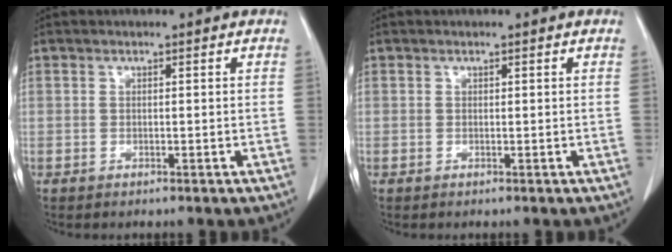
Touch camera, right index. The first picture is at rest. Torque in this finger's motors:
{"motor_torque": [0.03, -0.05, 0.00, 0.01]}